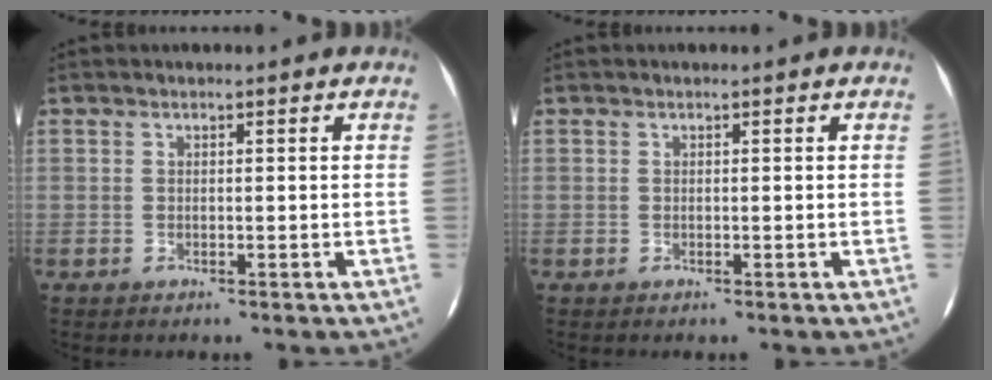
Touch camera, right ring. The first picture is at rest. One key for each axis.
{"total": 0.0}